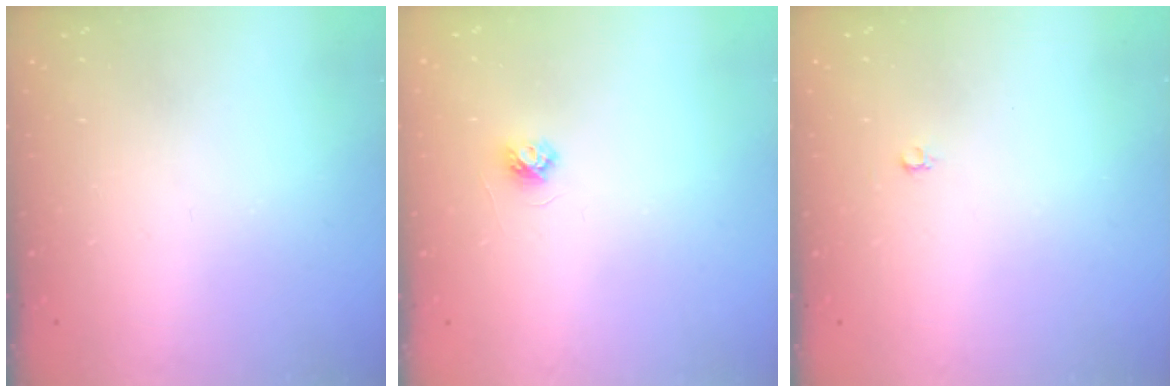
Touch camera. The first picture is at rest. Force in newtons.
{"total": 3.8, "press": 3.7, "slide": 0.5}
{"total": 2.2, "press": 2.2, "slide": 0.2}